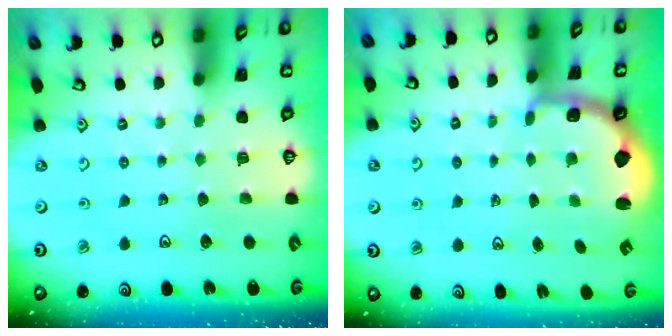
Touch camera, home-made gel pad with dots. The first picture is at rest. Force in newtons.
{"total": 2.3, "press": 1.2, "slide": 1.9}